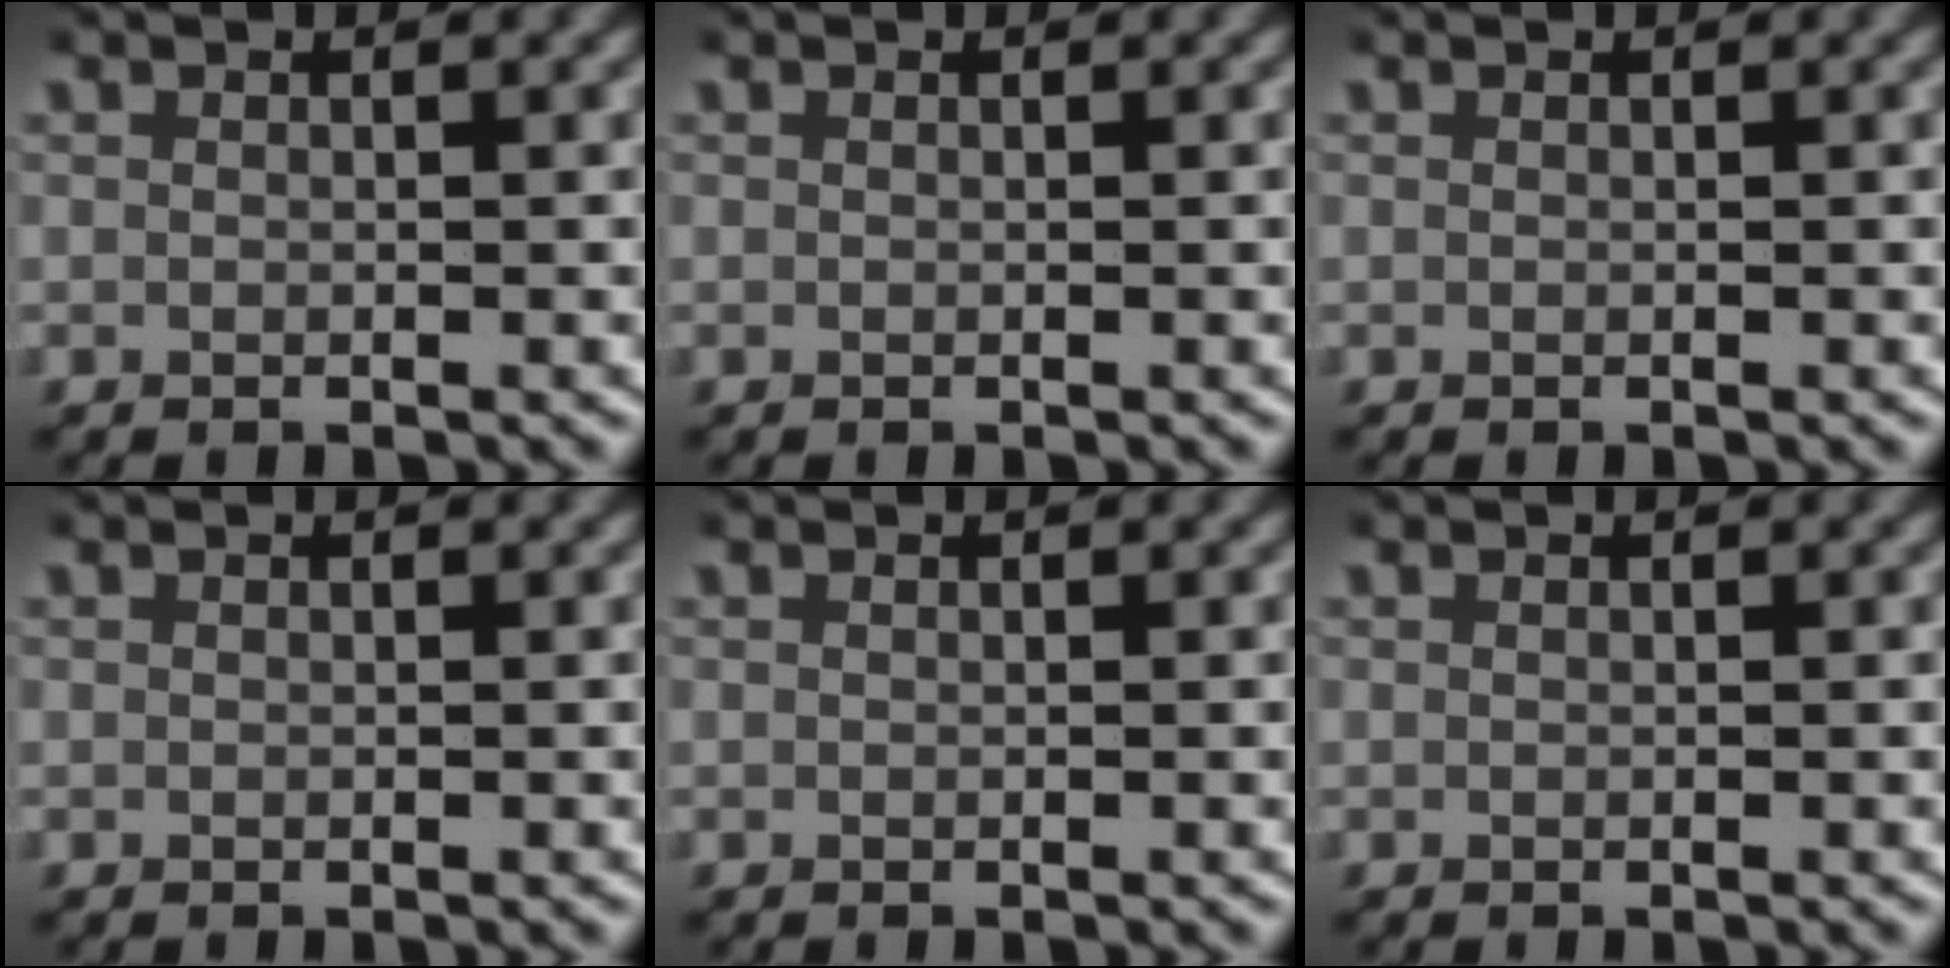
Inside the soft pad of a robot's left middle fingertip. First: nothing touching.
{"total": 0.0}
{"total": 0.0}
{"total": 0.0}
{"total": 0.0}
{"total": 0.0}